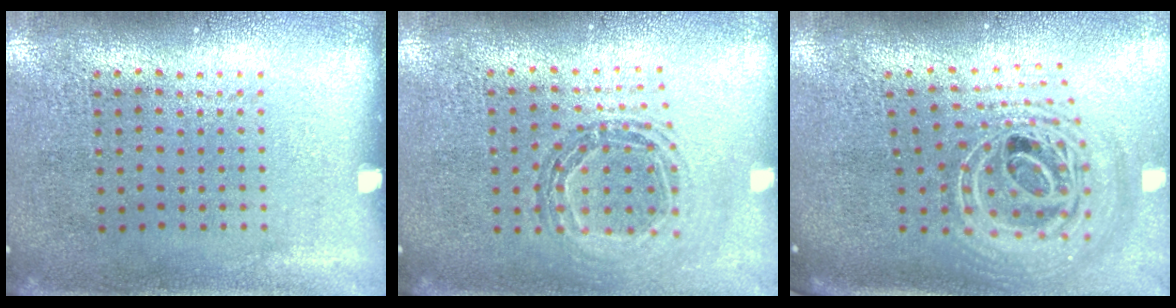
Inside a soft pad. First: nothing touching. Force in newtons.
{"total": 0.9, "press": 0.9, "slide": 0.1}
{"total": 2.8, "press": 2.0, "slide": 1.9}